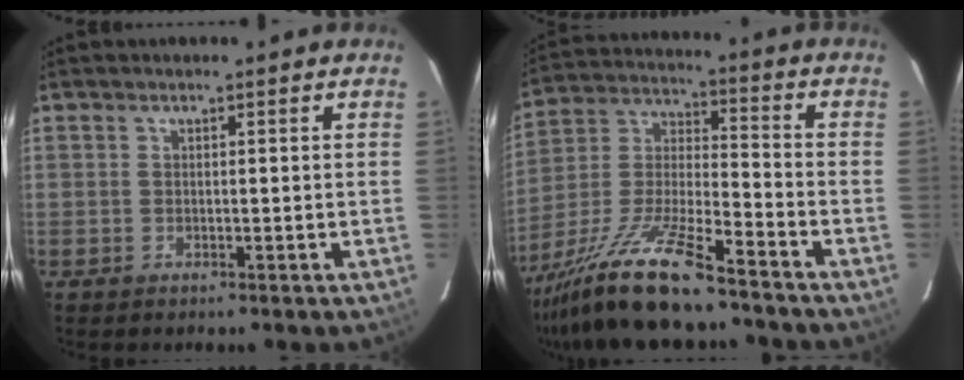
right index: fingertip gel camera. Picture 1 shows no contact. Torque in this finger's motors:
{"motor_torque": [1.13, -1.01, 0.83, 0.21]}